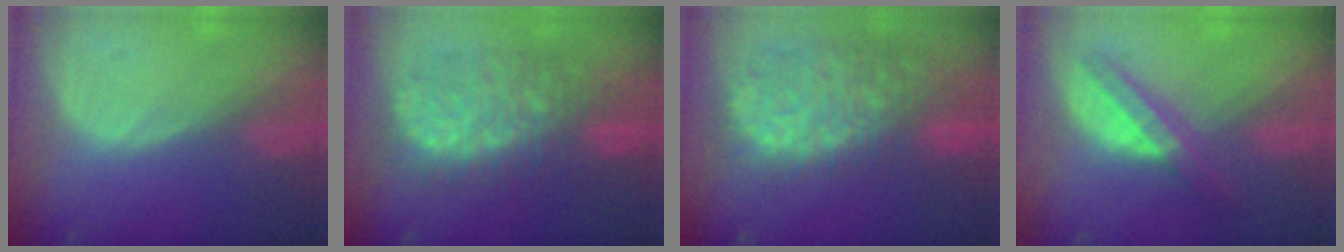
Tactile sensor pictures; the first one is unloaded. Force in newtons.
{"total": 11.0, "press": 10.9, "slide": 1.3}
{"total": 13.3, "press": 11.0, "slide": 7.4}
{"total": 6.6, "press": 5.7, "slide": 3.3}